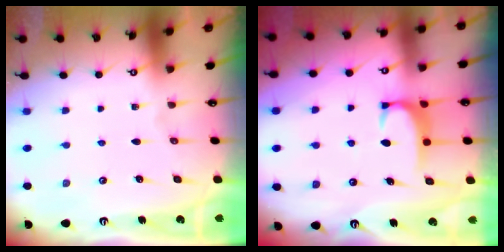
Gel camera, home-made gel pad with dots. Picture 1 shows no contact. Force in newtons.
{"total": 1.8, "press": 1.7, "slide": 0.5}